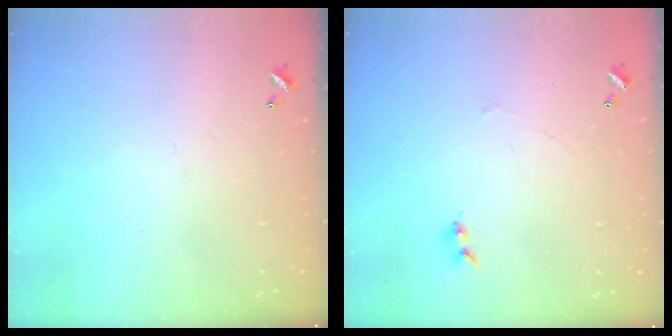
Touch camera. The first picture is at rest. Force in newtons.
{"total": 1.3, "press": 1.2, "slide": 0.4}